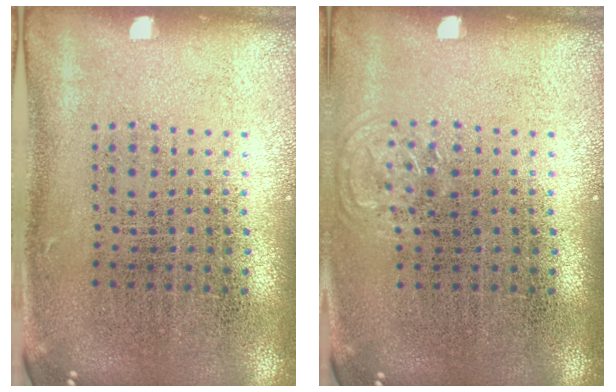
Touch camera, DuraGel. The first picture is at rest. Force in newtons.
{"total": 0.6, "press": 0.6, "slide": 0.1}